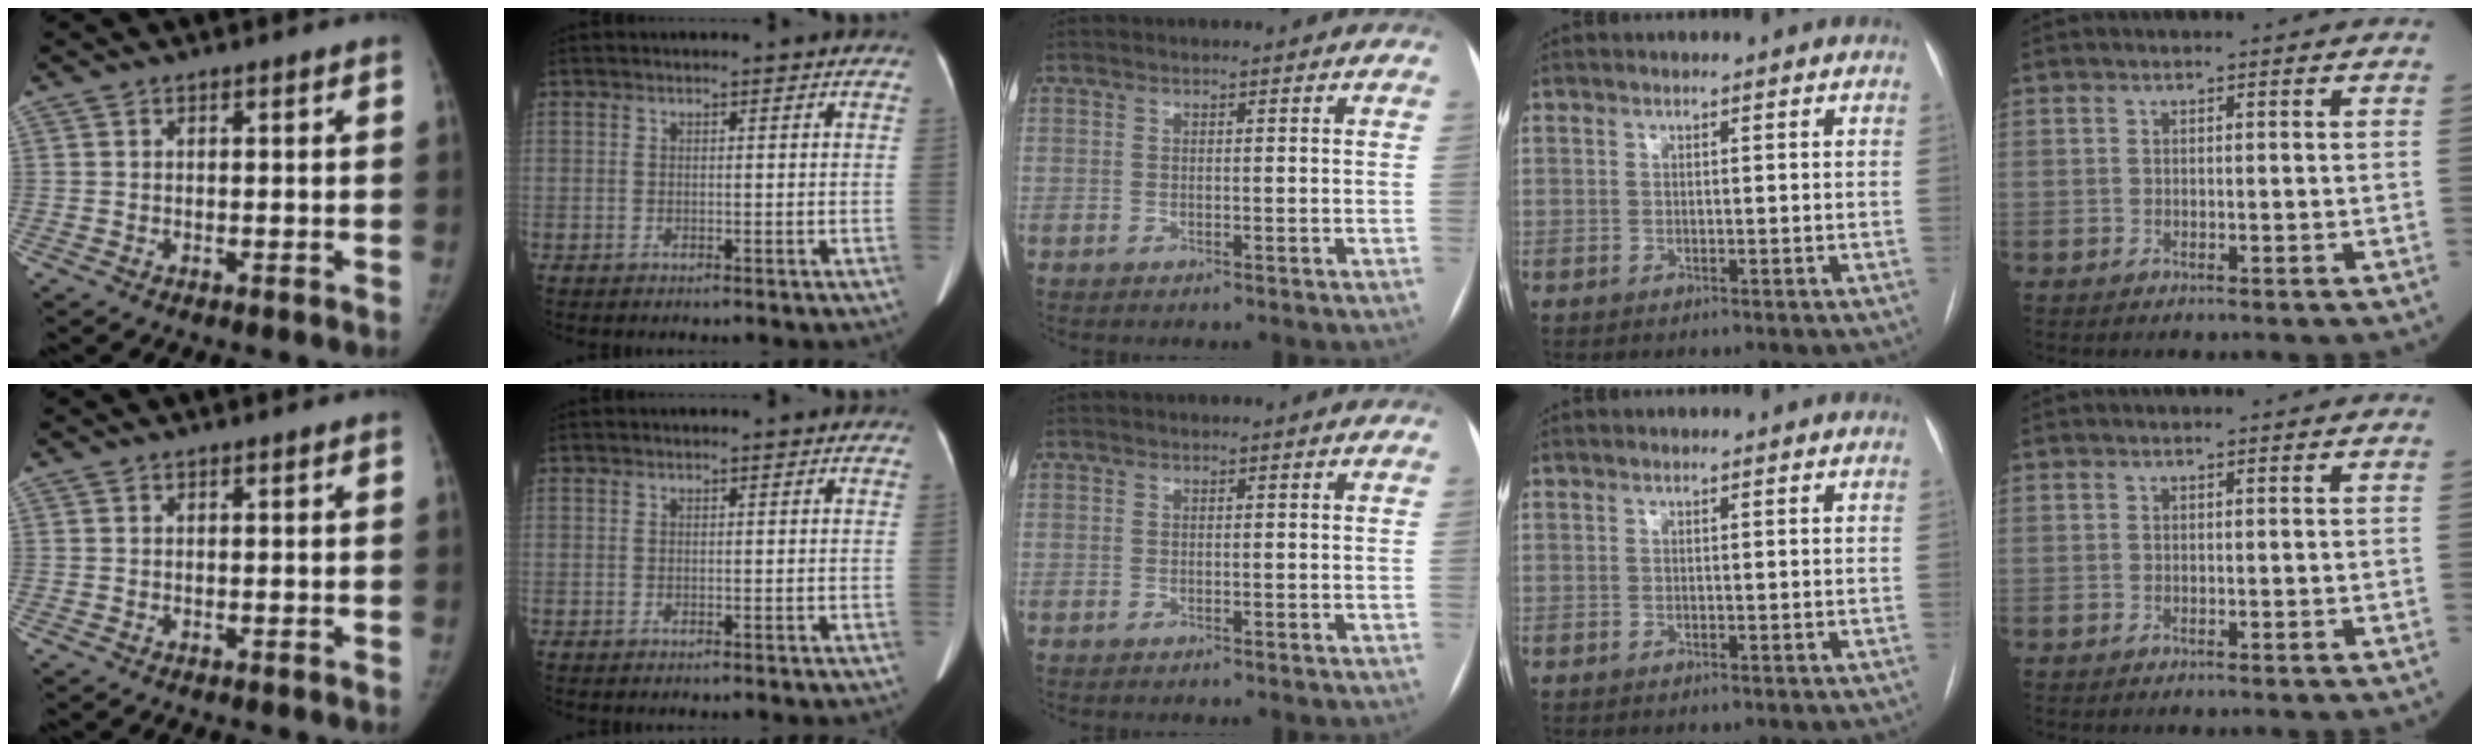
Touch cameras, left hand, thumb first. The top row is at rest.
{}